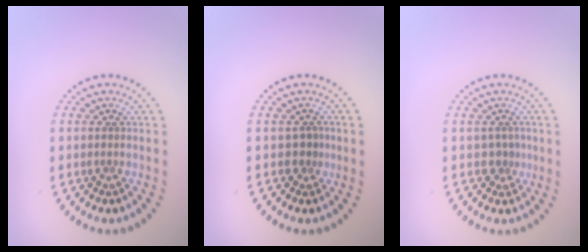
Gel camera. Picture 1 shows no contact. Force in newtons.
{"total": 1.3, "press": 0.9, "slide": 0.9}
{"total": 1.1, "press": 0.6, "slide": 0.9}